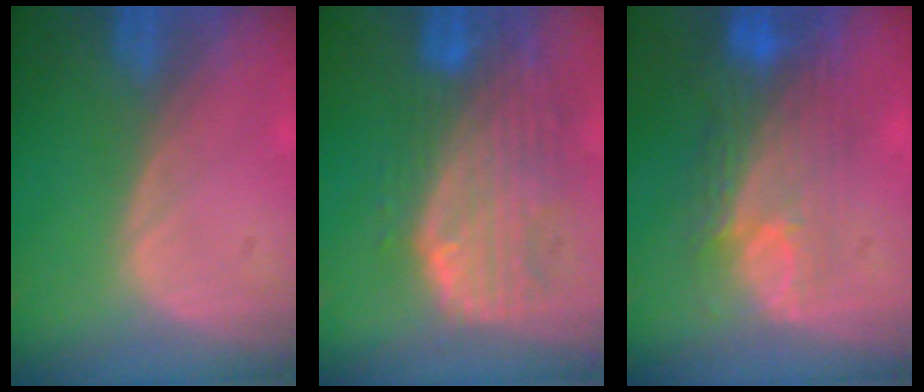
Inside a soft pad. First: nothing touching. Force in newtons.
{"total": 10.5, "press": 9.1, "slide": 5.4}
{"total": 9.5, "press": 8.3, "slide": 4.6}